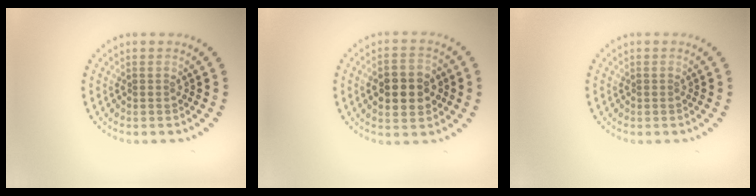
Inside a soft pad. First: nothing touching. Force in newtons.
{"total": 4.6, "press": 4.6, "slide": 0.2}
{"total": 0.0}